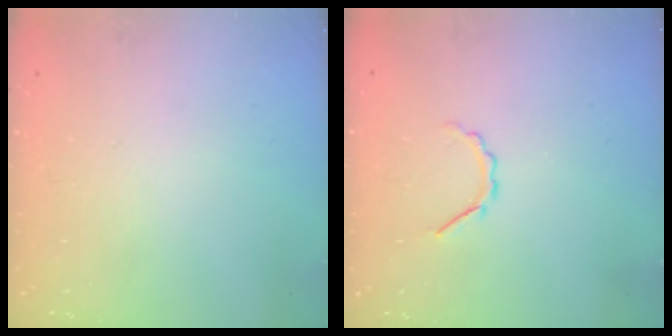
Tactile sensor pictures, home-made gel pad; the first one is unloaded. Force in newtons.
{"total": 2.8, "press": 2.7, "slide": 0.8}